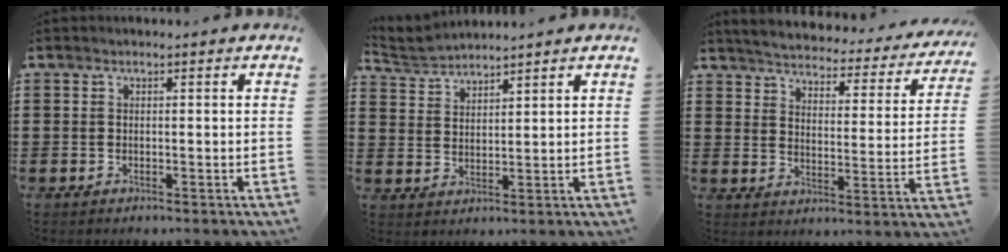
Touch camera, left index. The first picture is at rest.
{"total": 3.2, "force": [3.2, 0.2, 0.0], "torque": [-0.012, -0.010, 0.059]}
{"total": 3.5, "force": [3.4, -0.2, 0.5], "torque": [-0.032, -0.033, 0.051]}